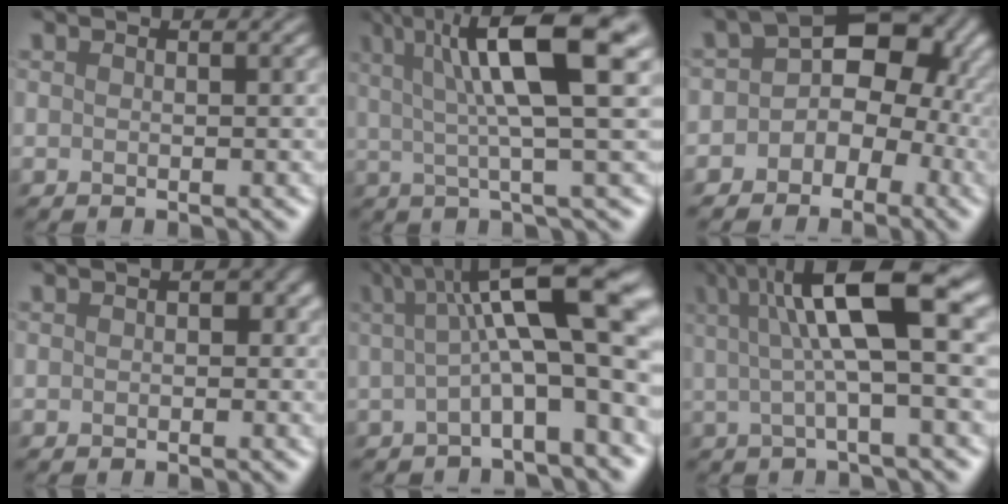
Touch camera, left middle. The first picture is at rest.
{"total": 10.0, "force": [3.4, 2.1, 9.2], "torque": [-0.132, 0.014, 0.051]}
{"total": 10.9, "force": [-0.7, 9.1, 5.9], "torque": [-0.026, 0.048, -0.062]}
{"total": 1.5, "force": [0.0, 1.2, 0.9], "torque": [-0.004, 0.000, -0.004]}
{"total": 11.8, "force": [2.1, 3.0, 11.2], "torque": [-0.154, 0.028, 0.027]}
{"total": 9.5, "force": [2.2, 2.3, 9.0], "torque": [-0.141, 0.015, 0.032]}